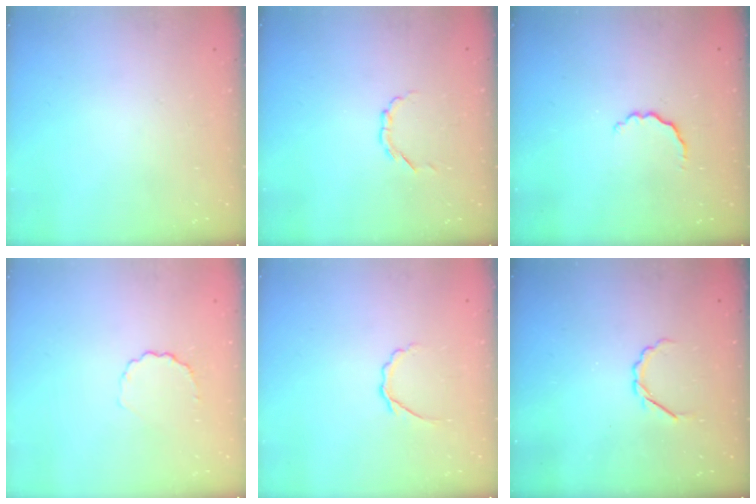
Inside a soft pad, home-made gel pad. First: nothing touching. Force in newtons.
{"total": 2.6, "press": 2.4, "slide": 0.9}
{"total": 2.7, "press": 2.6, "slide": 0.8}
{"total": 3.7, "press": 3.5, "slide": 1.3}
{"total": 2.8, "press": 2.7, "slide": 0.9}
{"total": 2.5, "press": 2.4, "slide": 0.8}